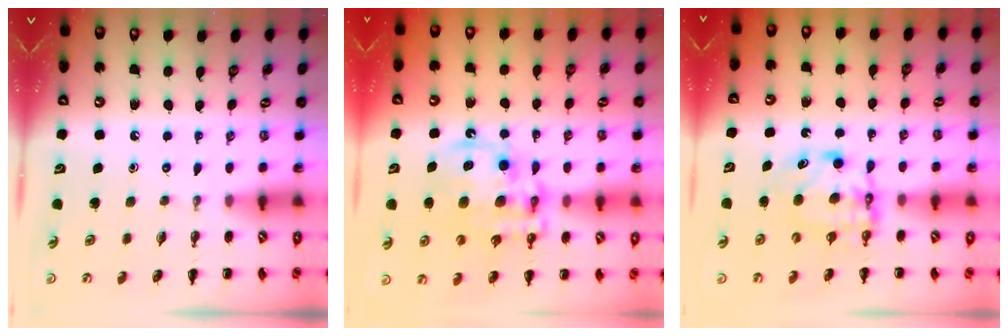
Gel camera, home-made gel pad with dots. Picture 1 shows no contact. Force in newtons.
{"total": 14.7, "press": 14.3, "slide": 3.4}
{"total": 6.3, "press": 6.3, "slide": 1.0}